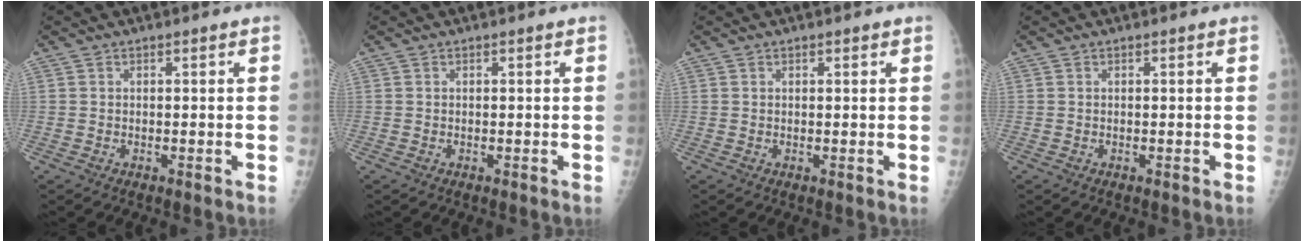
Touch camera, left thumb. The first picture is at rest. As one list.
[{"total": 0.0}, {"total": 0.9, "force": [0.5, 0.4, 0.6], "torque": [-0.006, 0.000, 0.005]}, {"total": 0.0}]